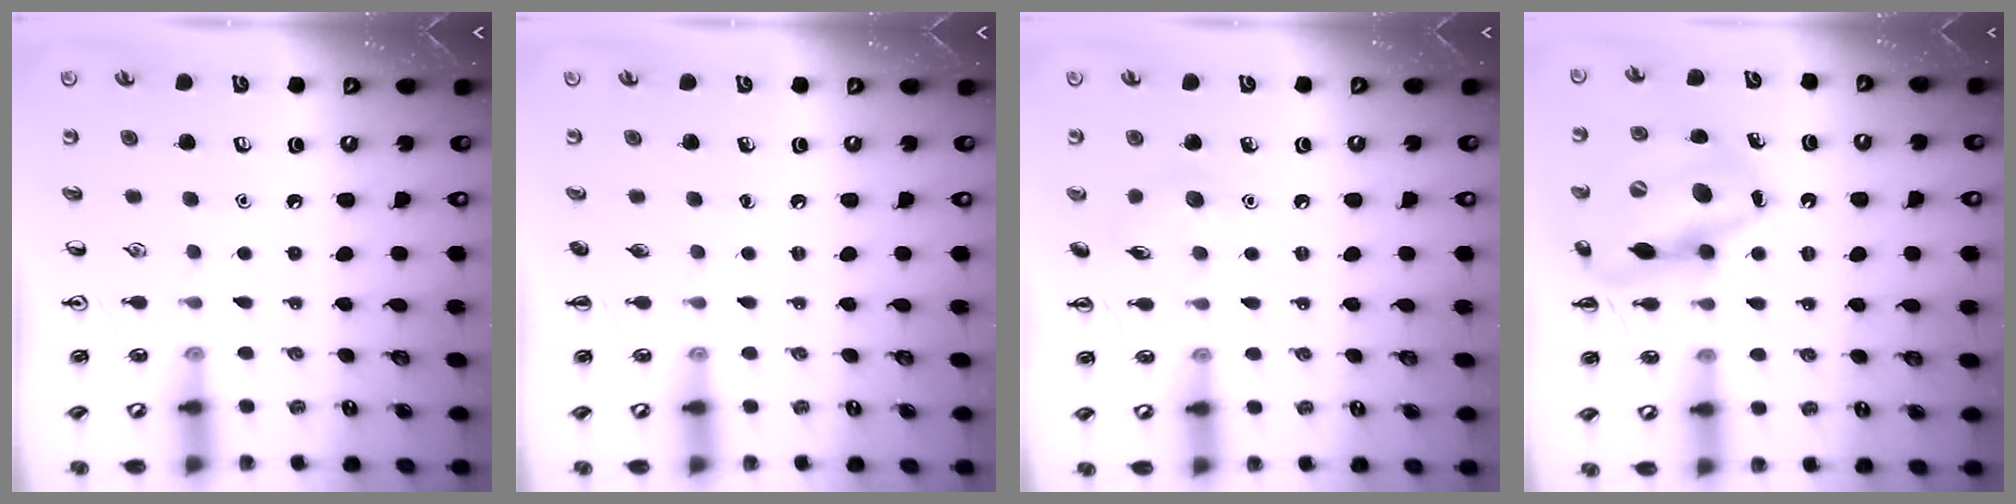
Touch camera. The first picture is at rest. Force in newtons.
{"total": 0.0}
{"total": 6.0, "press": 5.8, "slide": 1.5}
{"total": 17.1, "press": 16.6, "slide": 4.1}